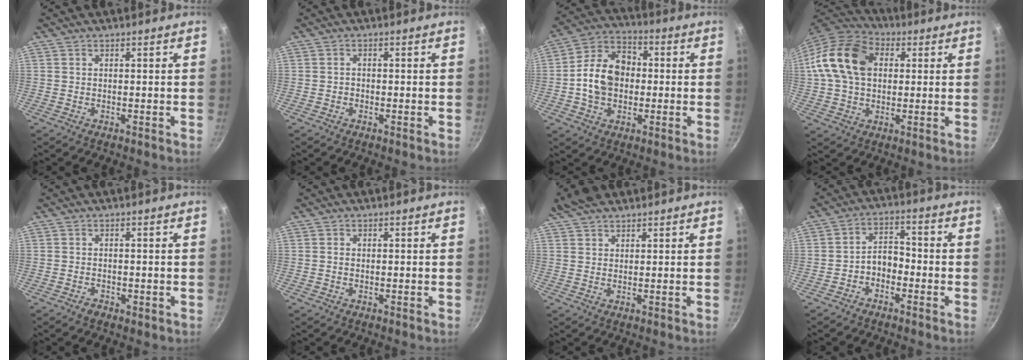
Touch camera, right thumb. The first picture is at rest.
{"total": 0.8, "force": [-0.4, 0.7, 0.2], "torque": [-0.002, 0.002, -0.008]}
{"total": 13.0, "force": [-0.5, 9.8, 8.6], "torque": [-0.121, 0.027, -0.024]}
{"total": 15.8, "force": [2.7, 11.4, 10.6], "torque": [-0.178, 0.021, 0.033]}
{"total": 2.0, "force": [-1.0, 1.3, 1.3], "torque": [-0.022, 0.004, -0.013]}
{"total": 0.8, "force": [0.1, 0.6, 0.4], "torque": [-0.005, 0.003, 0.001]}
{"total": 5.1, "force": [4.0, 2.3, 2.1], "torque": [-0.029, 0.001, 0.072]}
{"total": 5.1, "force": [-2.2, 3.4, 3.0], "torque": [-0.029, 0.039, -0.044]}